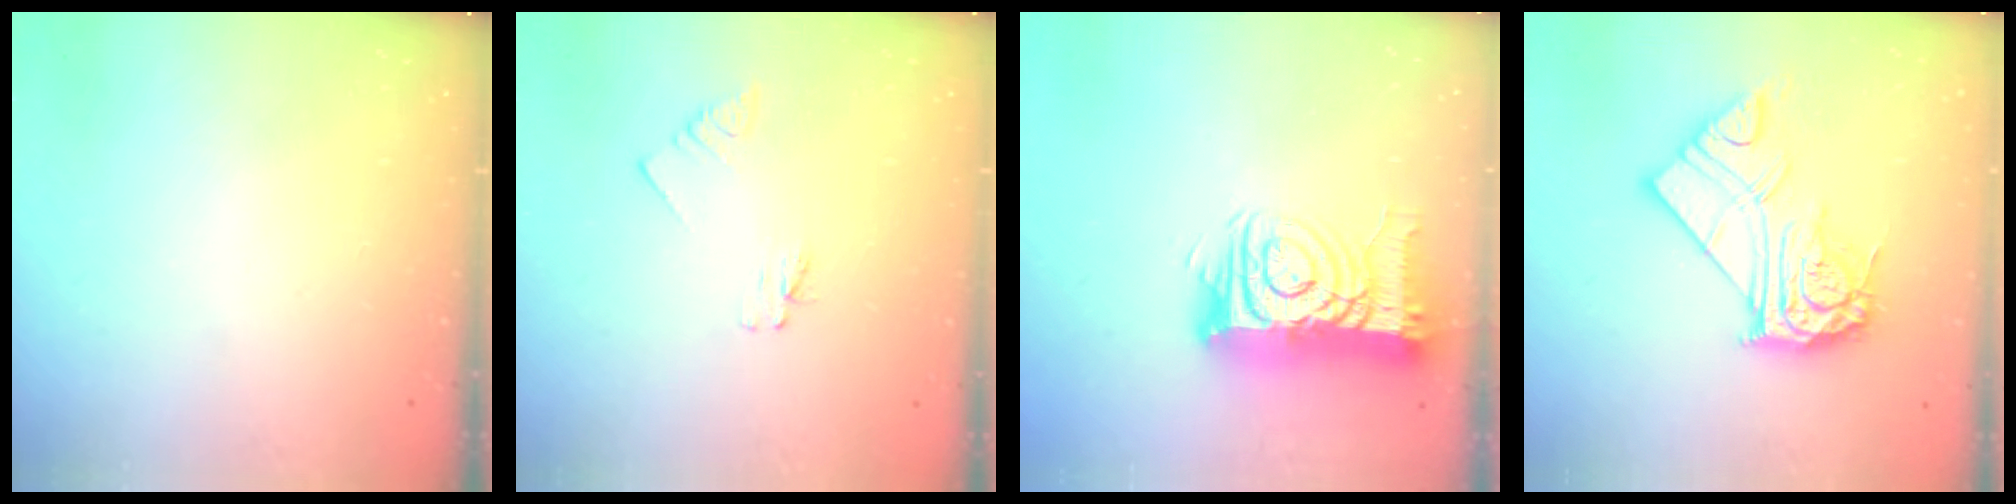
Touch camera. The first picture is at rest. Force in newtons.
{"total": 1.6, "press": 1.6, "slide": 0.2}
{"total": 14.6, "press": 14.5, "slide": 1.7}
{"total": 17.4, "press": 17.3, "slide": 1.7}